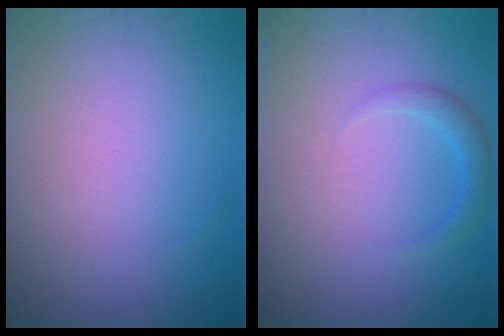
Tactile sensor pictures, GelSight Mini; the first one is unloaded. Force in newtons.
{"total": 1.7, "press": 1.7, "slide": 0.2}